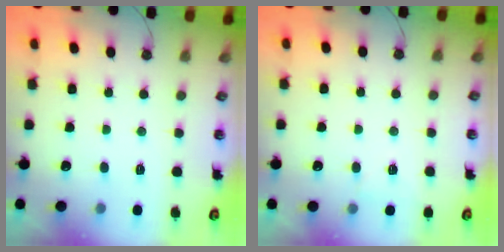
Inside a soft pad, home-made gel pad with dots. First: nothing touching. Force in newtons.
{"total": 4.0, "press": 3.2, "slide": 2.5}